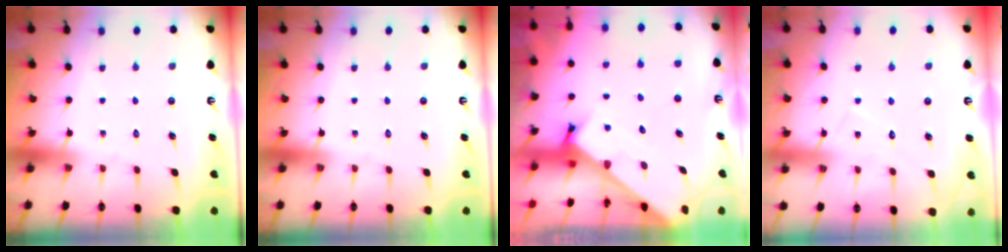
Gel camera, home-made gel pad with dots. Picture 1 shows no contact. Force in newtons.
{"total": 0.0}
{"total": 2.5, "press": 2.5, "slide": 0.2}
{"total": 4.4, "press": 4.4, "slide": 0.5}